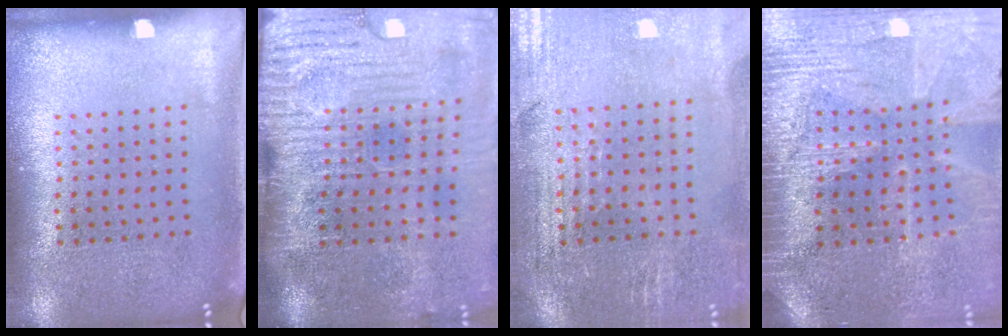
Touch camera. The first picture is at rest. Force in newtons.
{"total": 4.8, "press": 3.9, "slide": 2.8}
{"total": 0.9, "press": 0.8, "slide": 0.4}
{"total": 3.4, "press": 3.2, "slide": 1.2}